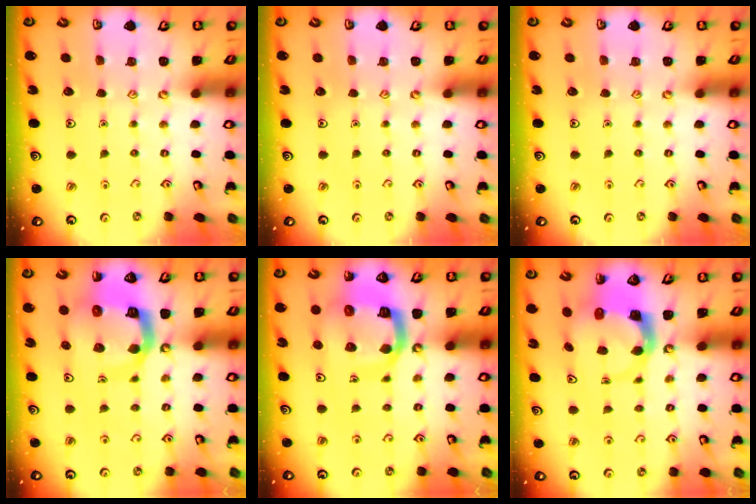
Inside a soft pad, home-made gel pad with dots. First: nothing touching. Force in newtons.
{"total": 0.0}
{"total": 0.0}
{"total": 10.6, "press": 10.5, "slide": 1.3}
{"total": 13.1, "press": 13.0, "slide": 1.3}
{"total": 3.9, "press": 3.8, "slide": 0.6}